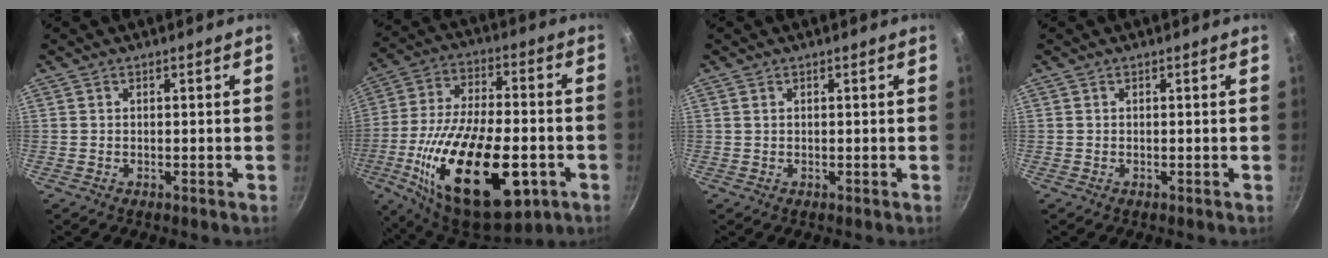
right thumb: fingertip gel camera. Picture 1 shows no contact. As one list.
[{"total": 29.9, "force": [-9.1, 14.1, 24.7], "torque": [-0.420, 0.012, -0.139]}, {"total": 0.6, "force": [0.3, 0.4, 0.4], "torque": [-0.008, 0.001, 0.006]}, {"total": 0.0}]